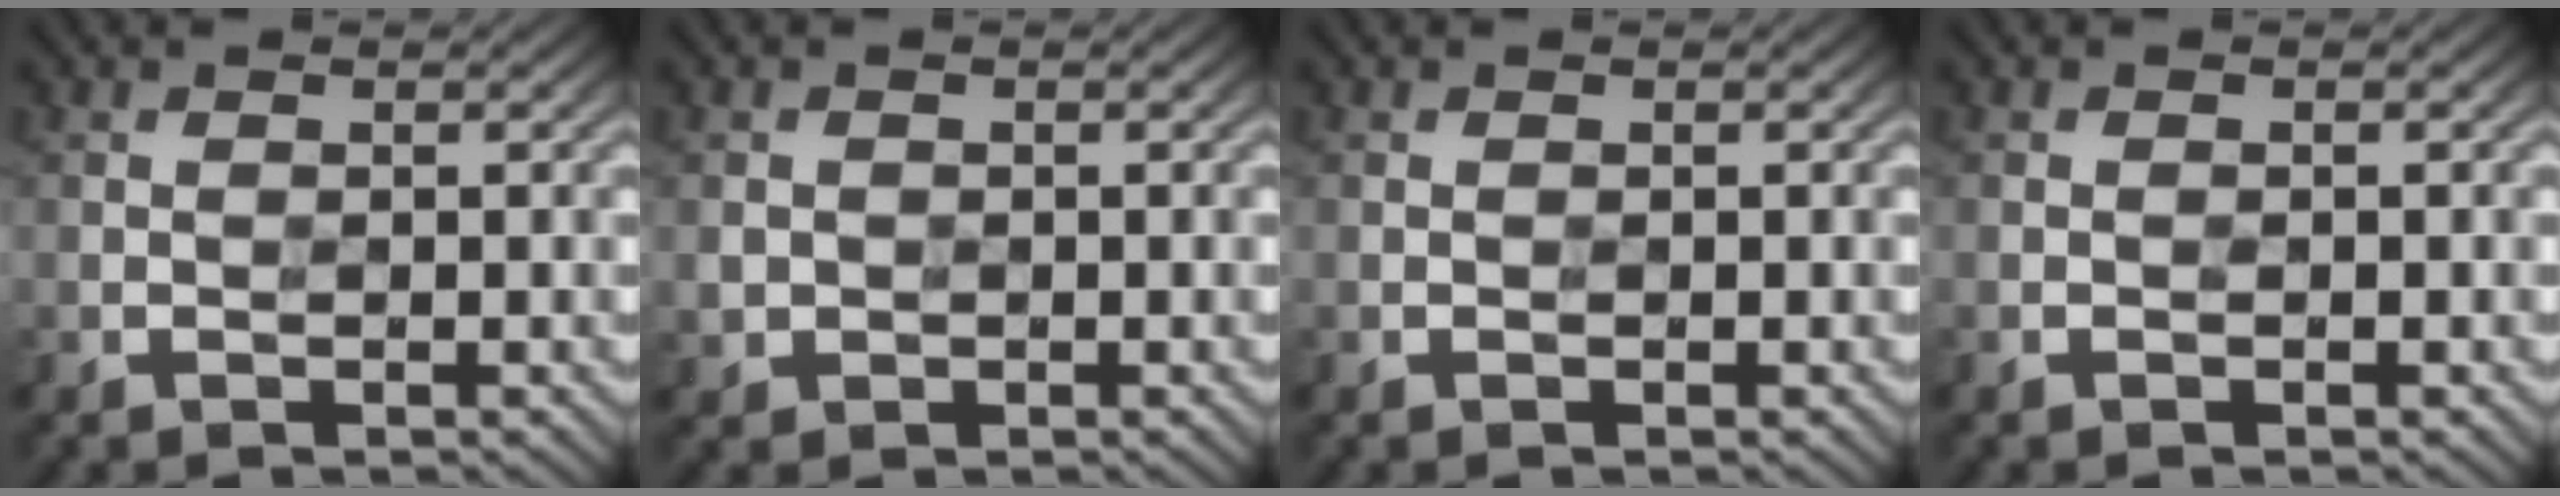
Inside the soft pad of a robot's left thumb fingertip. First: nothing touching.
{"total": 1.3, "force": [-0.1, 1.2, 0.3], "torque": [-0.006, -0.007, -0.003]}
{"total": 0.0}
{"total": 0.0}